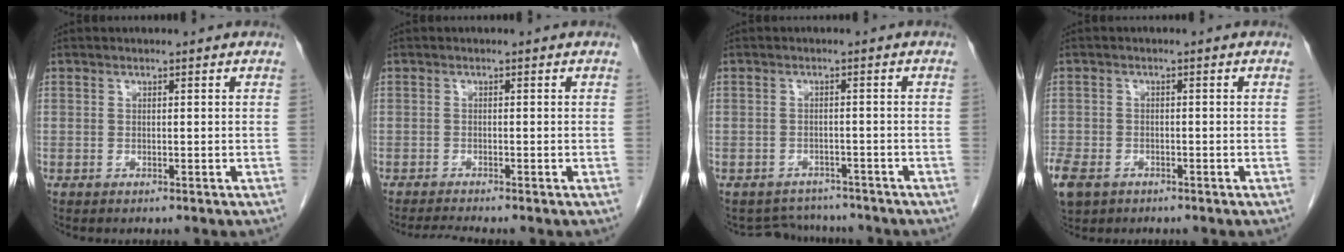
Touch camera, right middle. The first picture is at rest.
{"total": 2.2, "force": [-2.0, -0.8, 0.5], "torque": [-0.021, -0.014, -0.038]}
{"total": 5.2, "force": [-4.8, 1.9, -0.5], "torque": [0.006, 0.011, -0.064]}
{"total": 8.5, "force": [-4.8, 5.8, 3.9], "torque": [-0.108, -0.012, -0.077]}